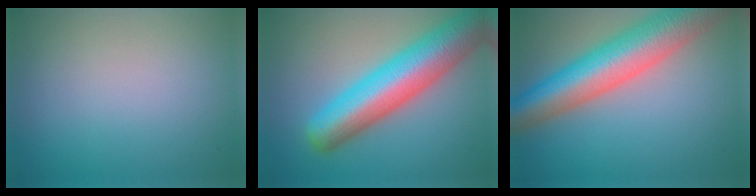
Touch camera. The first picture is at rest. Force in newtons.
{"total": 10.3, "press": 10.3, "slide": 0.4}
{"total": 11.5, "press": 11.5, "slide": 0.5}